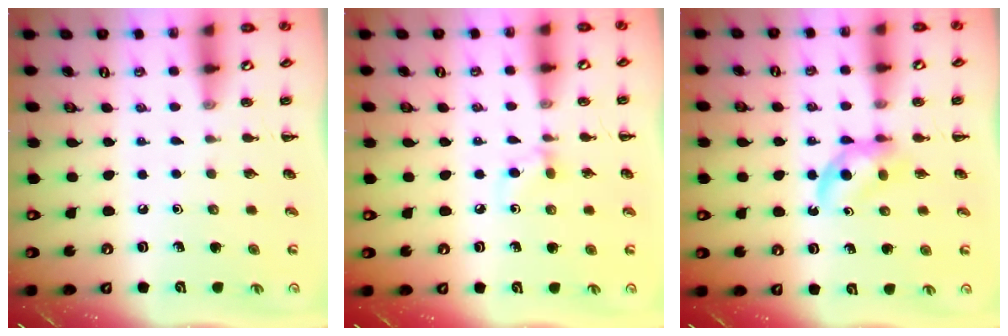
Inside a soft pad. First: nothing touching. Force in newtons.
{"total": 5.1, "press": 4.6, "slide": 2.0}
{"total": 4.4, "press": 4.1, "slide": 1.6}